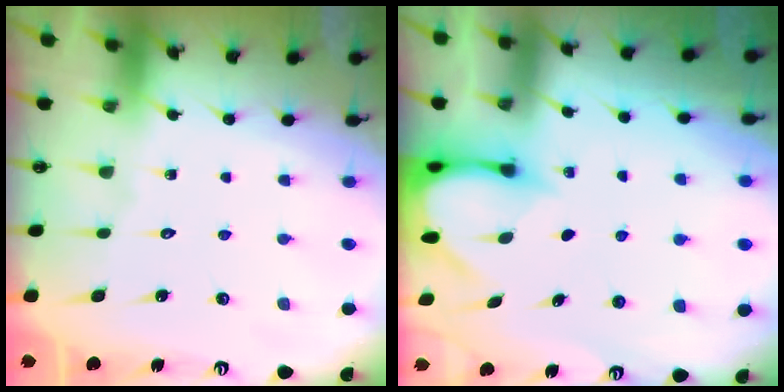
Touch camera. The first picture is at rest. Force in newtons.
{"total": 3.5, "press": 3.4, "slide": 0.3}